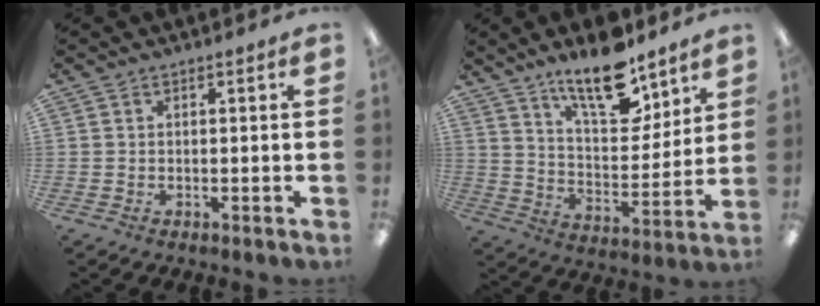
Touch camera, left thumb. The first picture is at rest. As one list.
[{"total": 15.7, "force": [11.5, 6.0, 8.7], "torque": [-0.136, -0.071, 0.198]}]